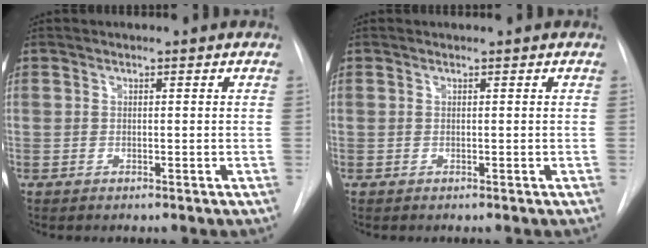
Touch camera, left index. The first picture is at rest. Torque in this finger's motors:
{"motor_torque": [0.00, 0.00, 0.00, 0.00]}